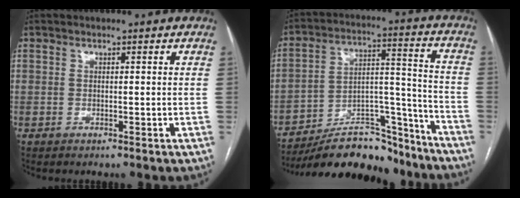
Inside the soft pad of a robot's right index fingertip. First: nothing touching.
{"total": 19.9, "force": [-17.8, 5.7, 6.9], "torque": [-0.106, 0.031, -0.282]}